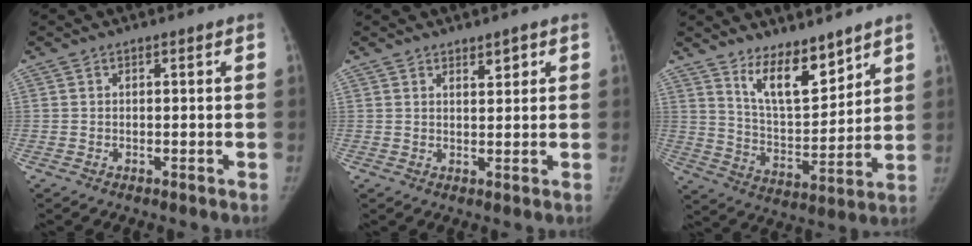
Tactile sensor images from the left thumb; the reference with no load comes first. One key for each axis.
{"total": 2.0, "fx": 1.3, "fy": 0.9, "fz": 1.2, "tx": -0.009, "ty": -0.010, "tz": 0.022}
{"total": 11.5, "fx": 8.4, "fy": 4.3, "fz": 6.6, "tx": -0.086, "ty": -0.073, "tz": 0.162}